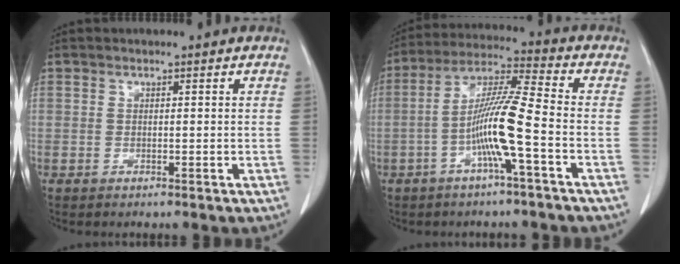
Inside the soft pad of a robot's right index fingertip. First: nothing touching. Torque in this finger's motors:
{"motor_torque": [1.67, -0.47, 0.86, 0.21]}